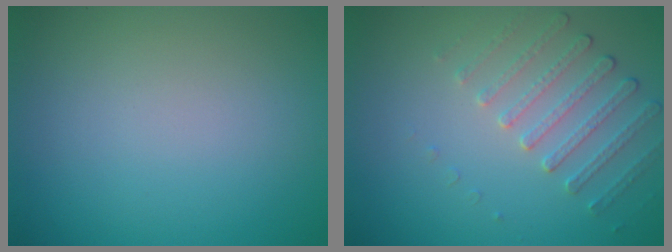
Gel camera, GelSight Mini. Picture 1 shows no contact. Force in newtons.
{"total": 2.2, "press": 1.8, "slide": 1.2}